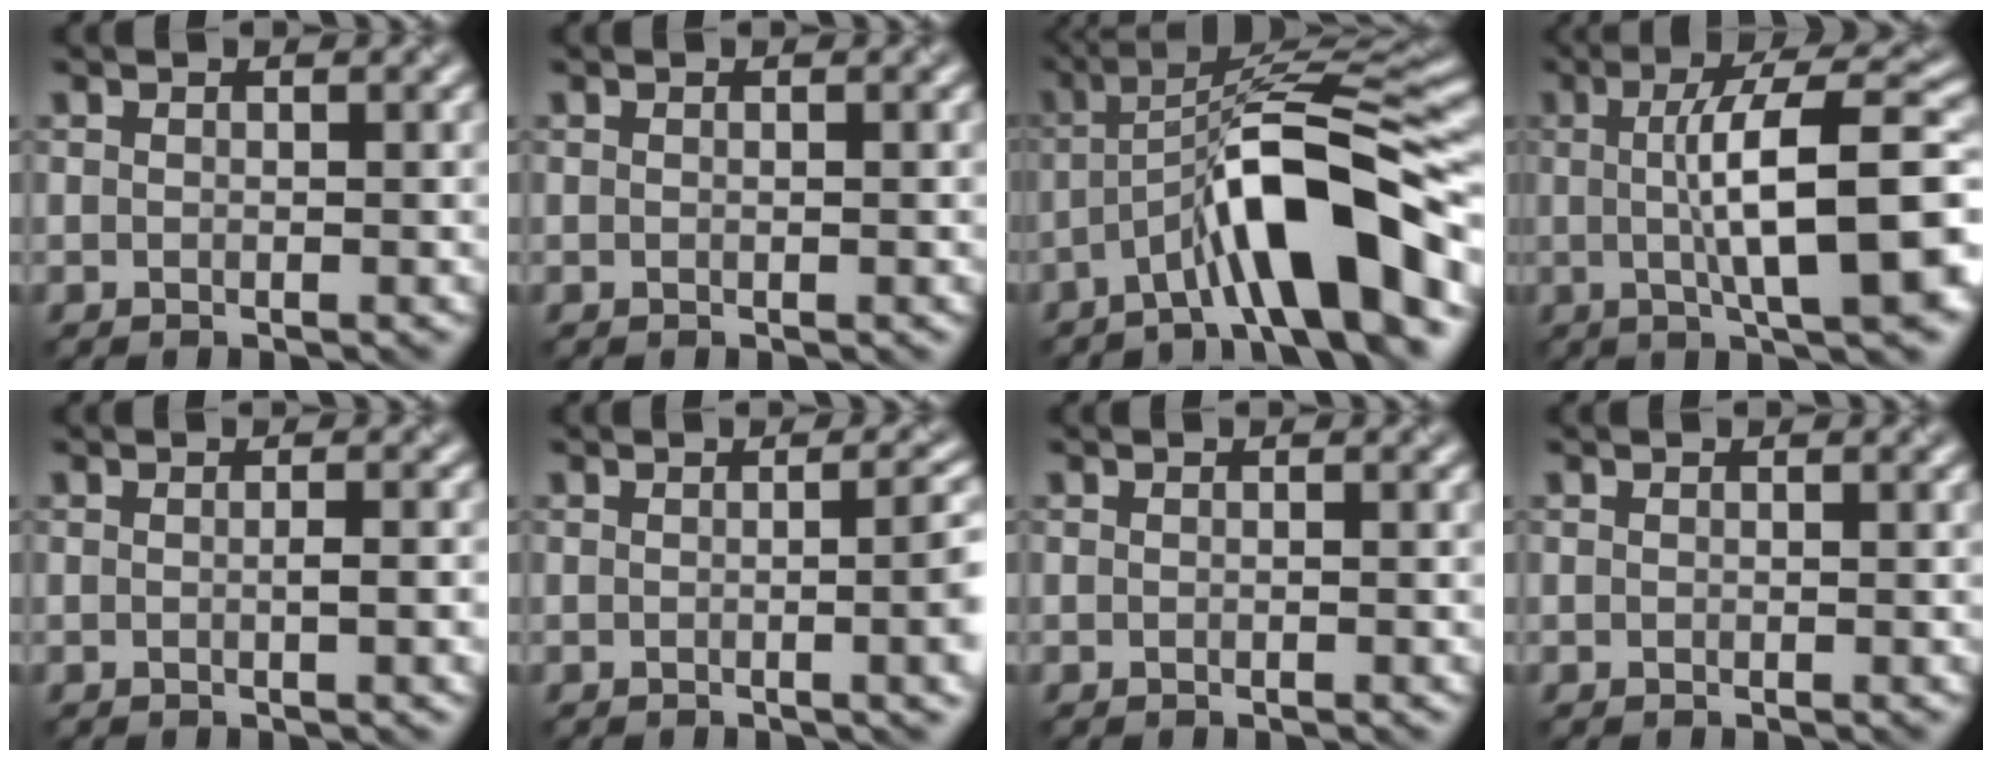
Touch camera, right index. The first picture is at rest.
{"total": 0.0}
{"total": 9.4, "force": [-4.2, 1.6, 8.2], "torque": [-0.129, 0.021, -0.075]}
{"total": 11.8, "force": [-0.1, 2.9, 11.4], "torque": [-0.152, 0.009, -0.005]}
{"total": 1.8, "force": [-0.3, 0.3, 1.7], "torque": [-0.026, 0.001, -0.006]}
{"total": 5.8, "force": [-0.3, 2.3, 5.3], "torque": [-0.040, 0.002, -0.005]}
{"total": 0.0}
{"total": 0.0}